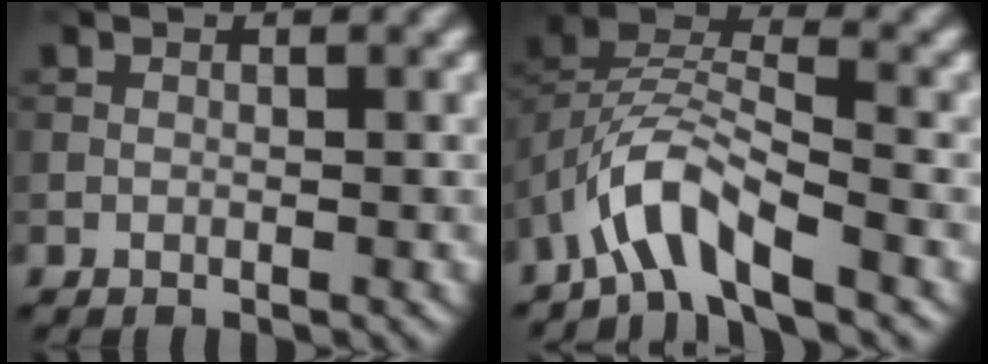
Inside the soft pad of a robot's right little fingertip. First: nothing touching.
{"total": 6.5, "force": [-4.1, 2.1, 4.6], "torque": [-0.084, 0.009, -0.085]}